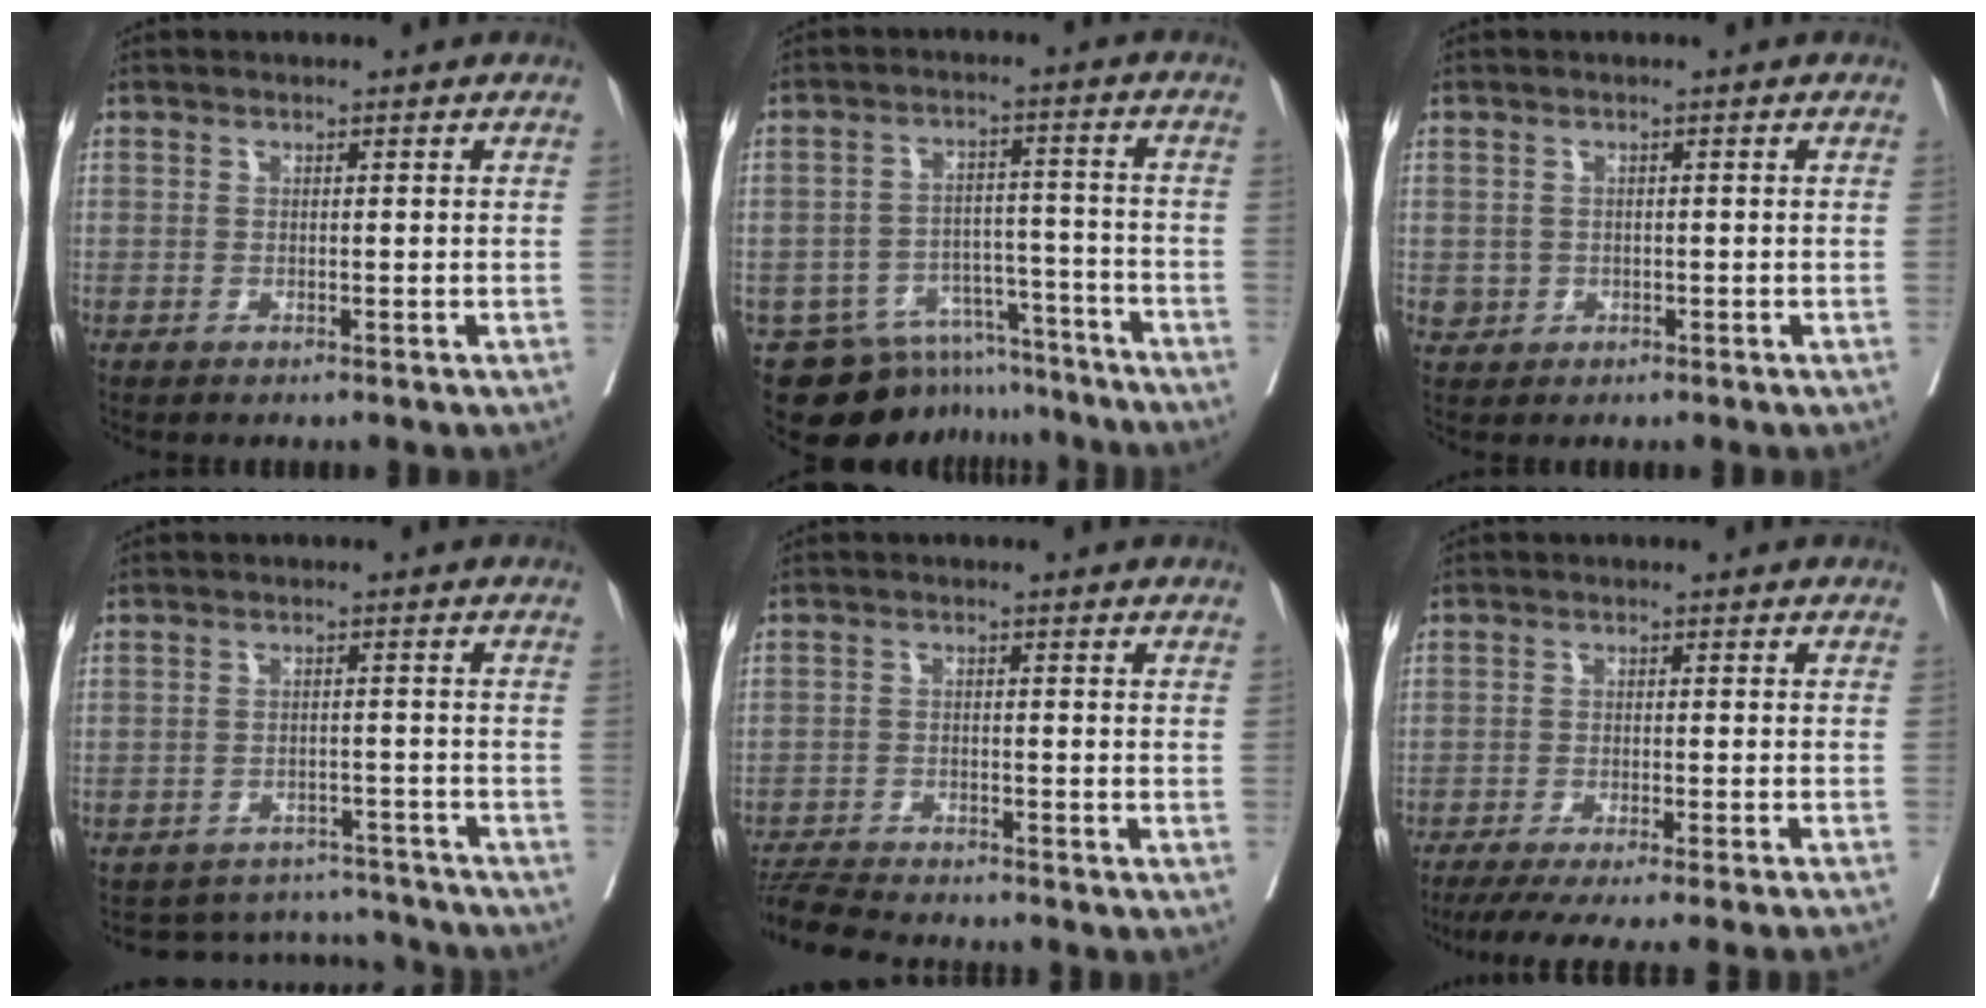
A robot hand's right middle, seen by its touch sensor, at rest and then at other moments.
{"total": 13.0, "force": [-11.6, 5.7, 1.2], "torque": [-0.012, 0.040, -0.160]}
{"total": 1.7, "force": [-0.2, 1.6, 0.3], "torque": [-0.001, 0.004, 0.002]}
{"total": 8.8, "force": [-8.6, 1.9, -0.7], "torque": [0.016, 0.029, -0.107]}
{"total": 7.0, "force": [-6.8, -0.1, 1.9], "torque": [-0.029, -0.015, -0.117]}
{"total": 15.6, "force": [-14.0, -1.1, 6.8], "torque": [-0.086, -0.042, -0.191]}